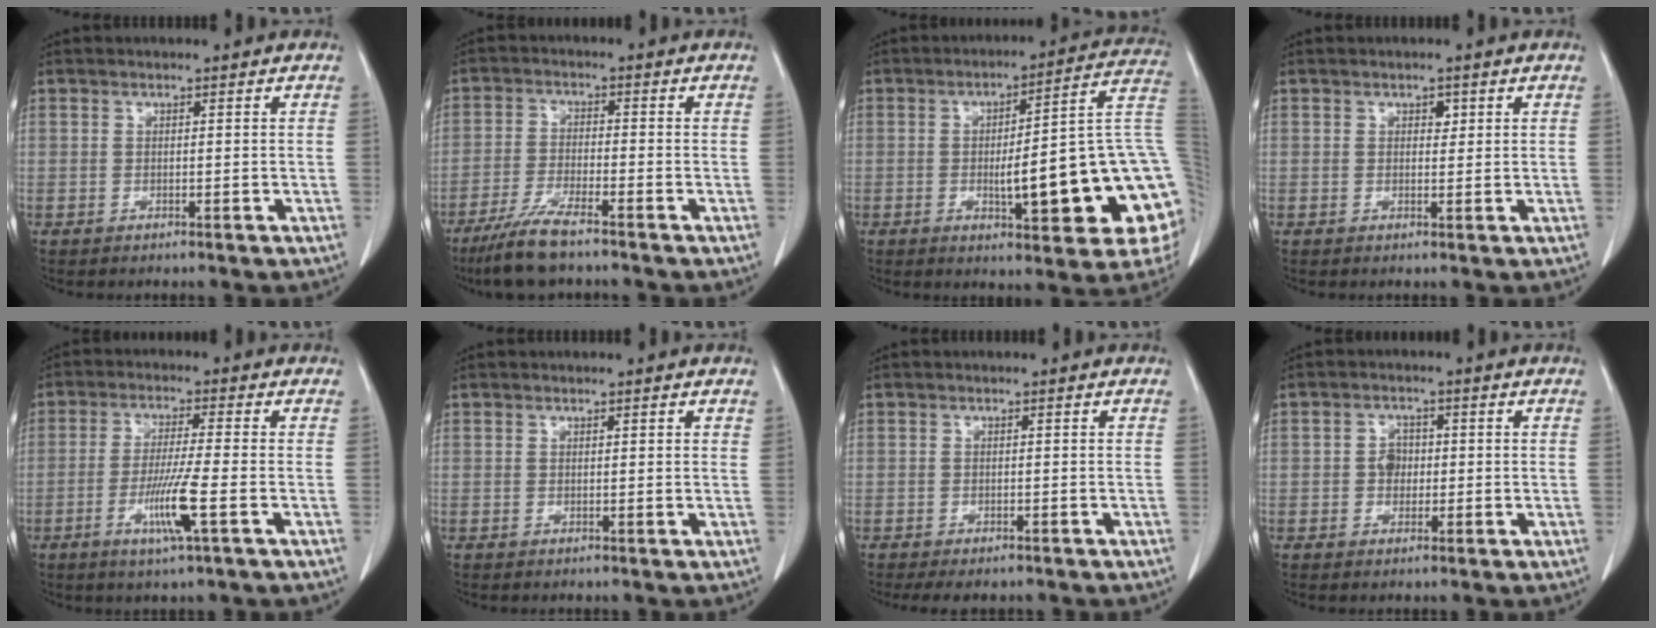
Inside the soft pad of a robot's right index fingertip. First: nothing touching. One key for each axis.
{"total": 7.6, "fx": -5.8, "fy": 0.6, "fz": 4.9, "tx": -0.102, "ty": -0.022, "tz": -0.106}
{"total": 22.4, "fx": -3.3, "fy": 3.2, "fz": 21.9, "tx": -0.203, "ty": 0.026, "tz": -0.038}
{"total": 1.1, "fx": 0.5, "fy": 0.7, "fz": 0.7, "tx": -0.010, "ty": 0.000, "tz": 0.008}
{"total": 7.5, "fx": -2.7, "fy": -0.7, "fz": 6.9, "tx": -0.133, "ty": -0.016, "tz": -0.053}
{"total": 0.6, "fx": 0.4, "fy": 0.1, "fz": 0.5, "tx": -0.012, "ty": 0.001, "tz": 0.007}
{"total": 4.4, "fx": -3.5, "fy": 1.7, "fz": 1.9, "tx": -0.021, "ty": -0.006, "tz": -0.042}
{"total": 2.6, "fx": -0.3, "fy": 2.1, "fz": 1.5, "tx": -0.022, "ty": 0.007, "tz": -0.007}